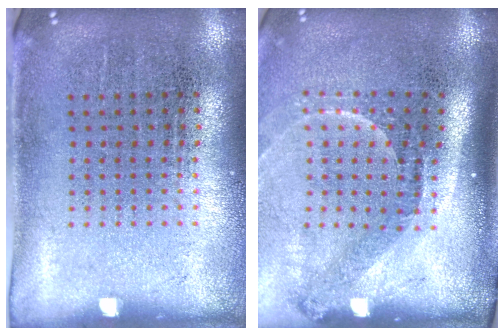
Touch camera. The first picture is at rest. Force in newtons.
{"total": 2.2, "press": 1.5, "slide": 1.6}